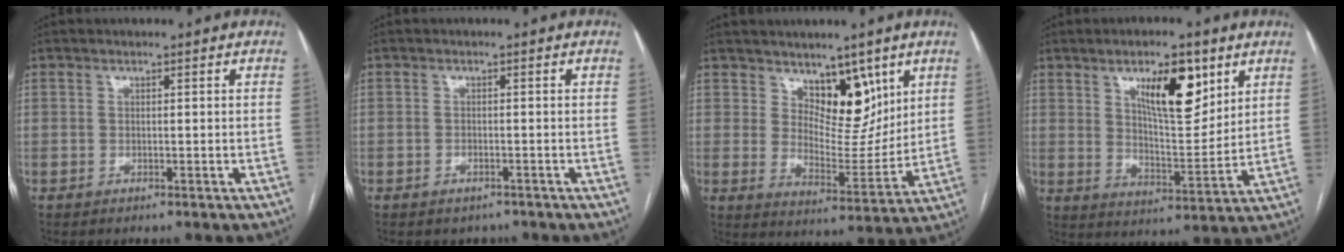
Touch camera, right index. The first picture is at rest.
{"total": 1.8, "force": [-1.4, 1.0, 0.5], "torque": [-0.010, 0.001, -0.013]}
{"total": 8.8, "force": [5.4, 4.4, 5.4], "torque": [-0.073, -0.010, 0.098]}
{"total": 11.6, "force": [5.9, 3.5, 9.3], "torque": [-0.153, -0.001, 0.103]}